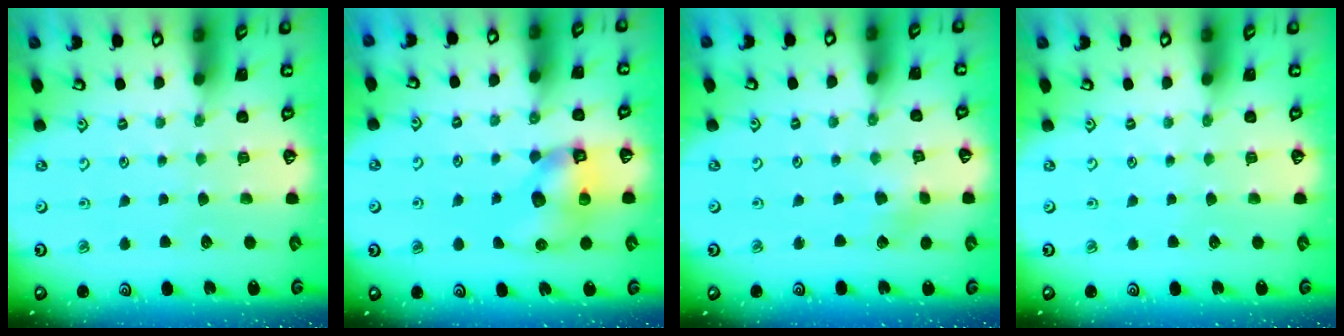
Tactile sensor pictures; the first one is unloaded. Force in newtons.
{"total": 9.9, "press": 9.8, "slide": 1.7}
{"total": 2.7, "press": 2.7, "slide": 0.3}
{"total": 0.0}